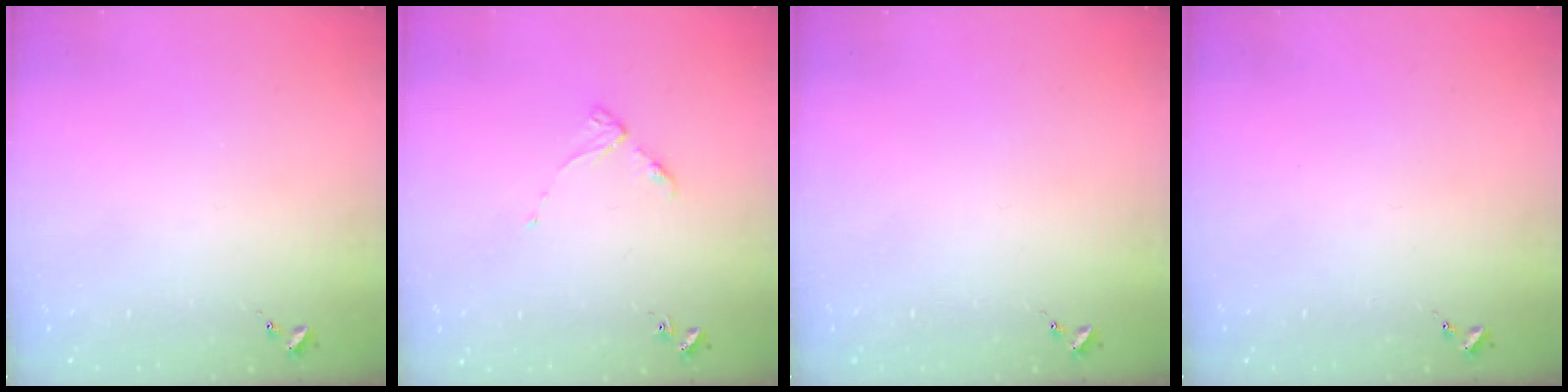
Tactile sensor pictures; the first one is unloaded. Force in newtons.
{"total": 3.8, "press": 3.8, "slide": 0.5}
{"total": 0.0}
{"total": 0.0}